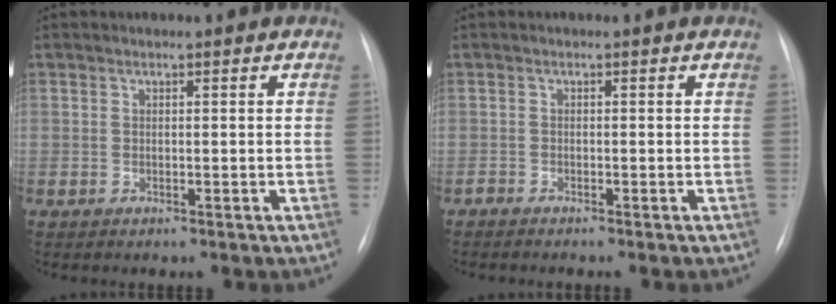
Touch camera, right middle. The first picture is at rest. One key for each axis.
{"total": 1.2, "fx": -1.1, "fy": 0.0, "fz": 0.4, "tx": -0.012, "ty": -0.005, "tz": -0.016}